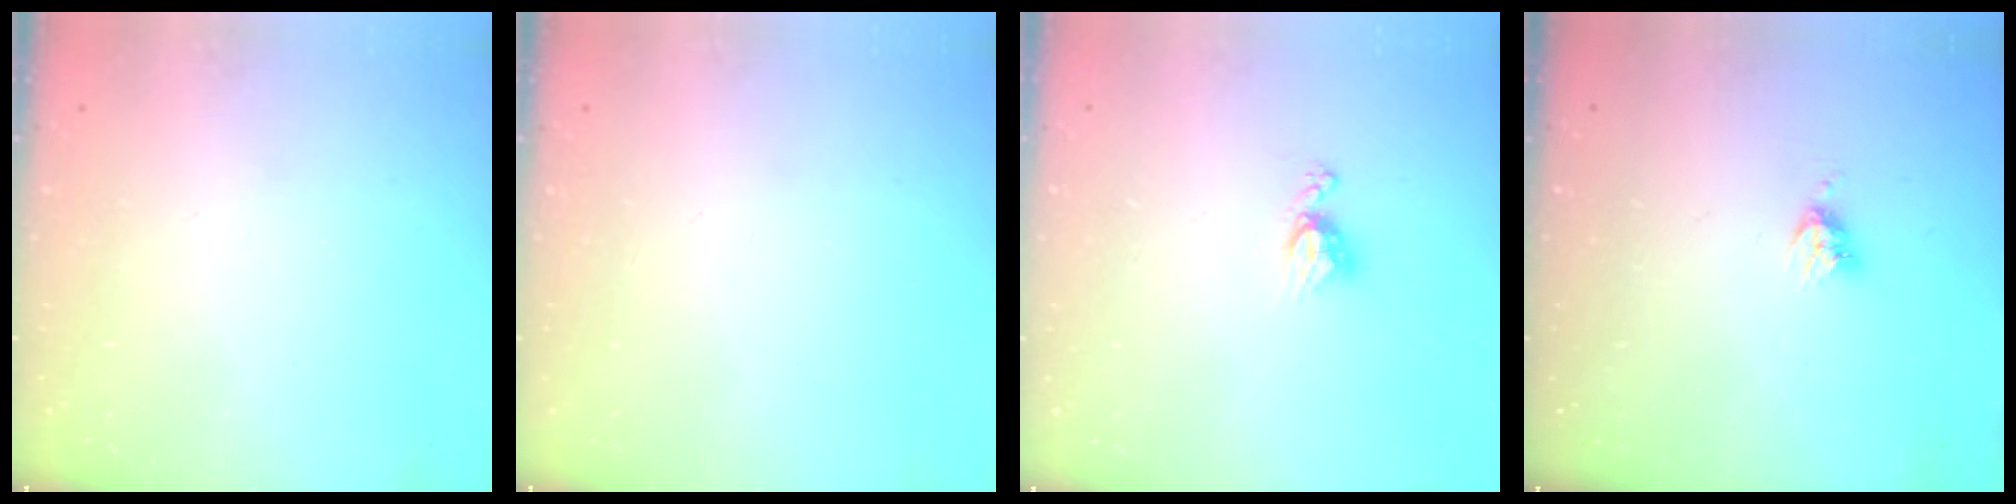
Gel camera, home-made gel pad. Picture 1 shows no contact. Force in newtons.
{"total": 0.0}
{"total": 5.2, "press": 5.2, "slide": 0.6}
{"total": 4.5, "press": 4.5, "slide": 0.4}